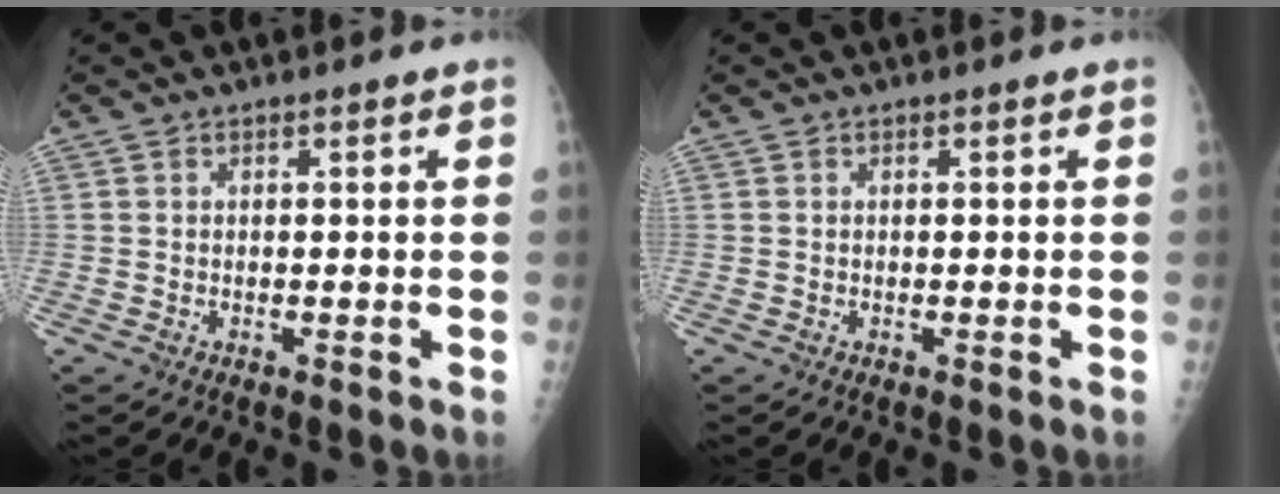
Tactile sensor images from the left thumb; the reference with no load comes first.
{"total": 0.0}